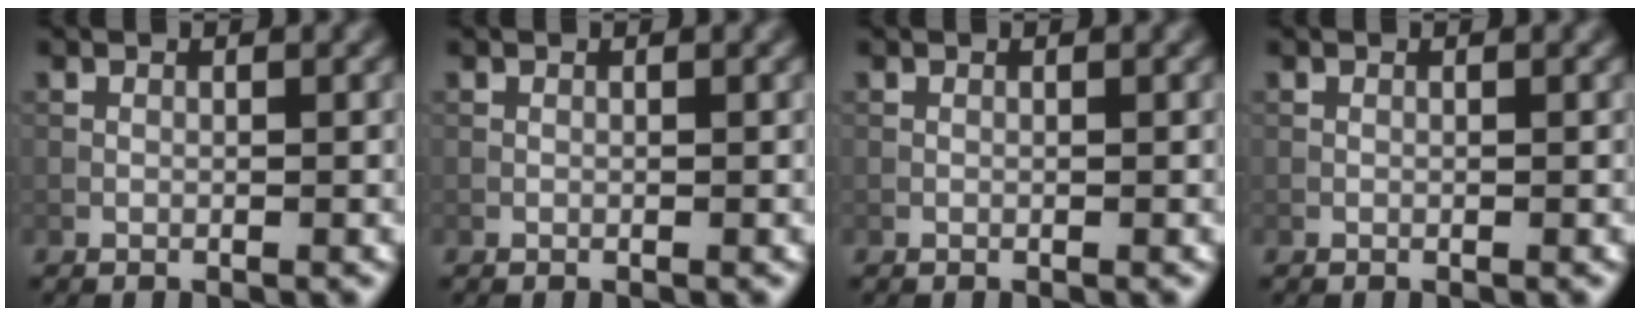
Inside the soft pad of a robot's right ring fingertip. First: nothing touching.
{"total": 0.0}
{"total": 0.0}
{"total": 0.0}